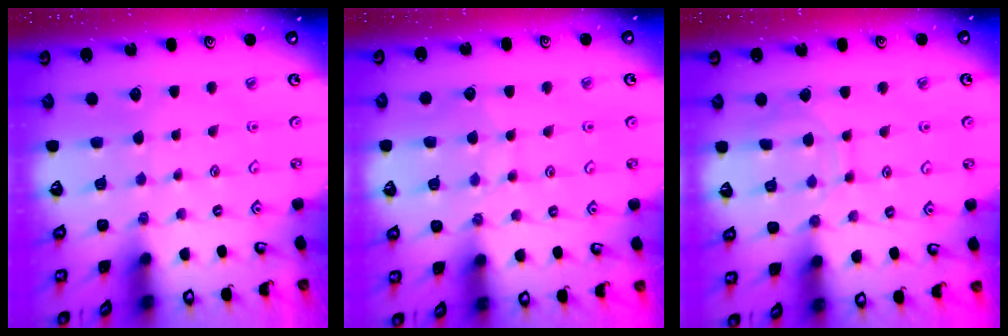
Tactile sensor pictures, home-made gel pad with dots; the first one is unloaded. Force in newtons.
{"total": 6.6, "press": 6.5, "slide": 0.6}
{"total": 9.2, "press": 9.2, "slide": 0.7}